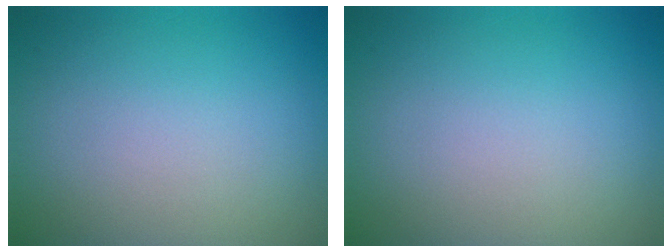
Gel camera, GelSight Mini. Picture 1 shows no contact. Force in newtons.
{"total": 0.0}